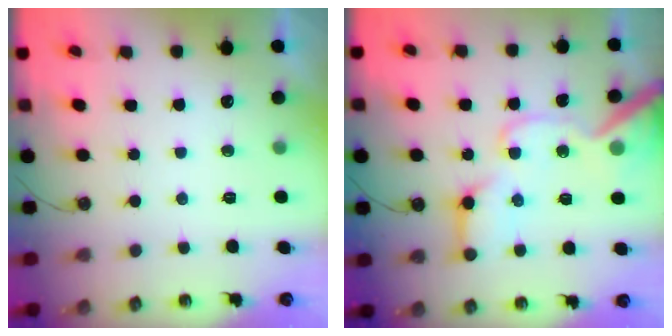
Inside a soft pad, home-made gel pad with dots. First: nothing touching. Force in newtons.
{"total": 19.2, "press": 19.0, "slide": 2.3}